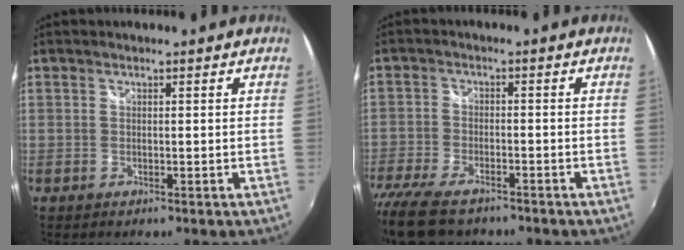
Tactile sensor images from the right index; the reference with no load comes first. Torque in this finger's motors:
{"motor_torque": [0.85, -0.95, 0.35, 0.10]}